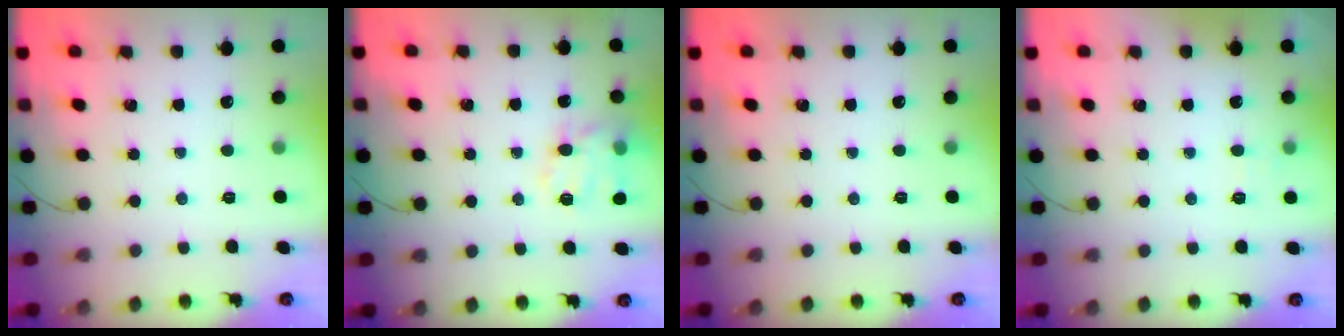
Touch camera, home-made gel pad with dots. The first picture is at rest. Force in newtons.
{"total": 15.8, "press": 15.7, "slide": 2.2}
{"total": 0.0}
{"total": 5.1, "press": 4.9, "slide": 1.4}